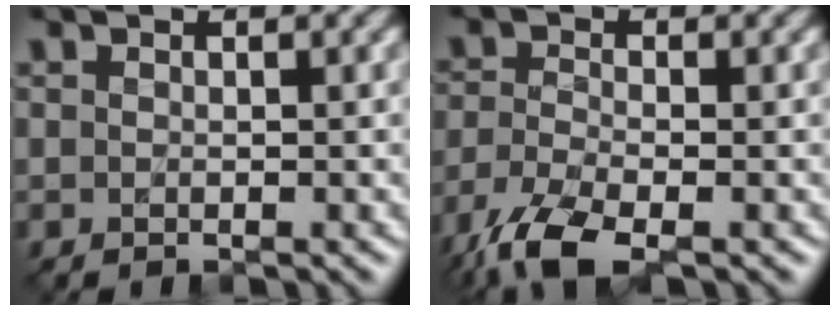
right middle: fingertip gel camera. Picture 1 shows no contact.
{"total": 6.3, "force": [-4.3, 2.2, 4.1], "torque": [-0.094, -0.019, -0.096]}